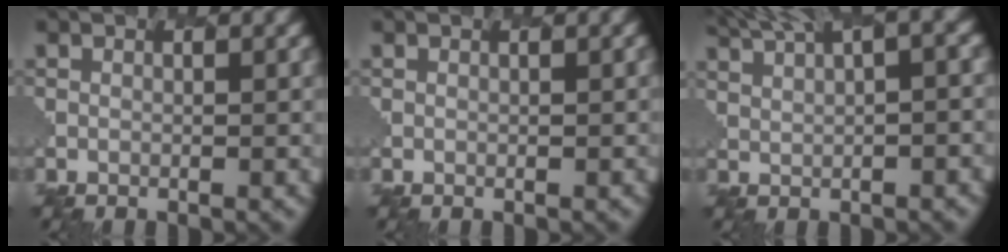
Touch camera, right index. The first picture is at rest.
{"total": 1.0, "force": [0.1, 0.4, 0.9], "torque": [-0.005, 0.004, 0.000]}
{"total": 9.8, "force": [6.6, 3.6, 6.4], "torque": [-0.126, 0.039, 0.101]}